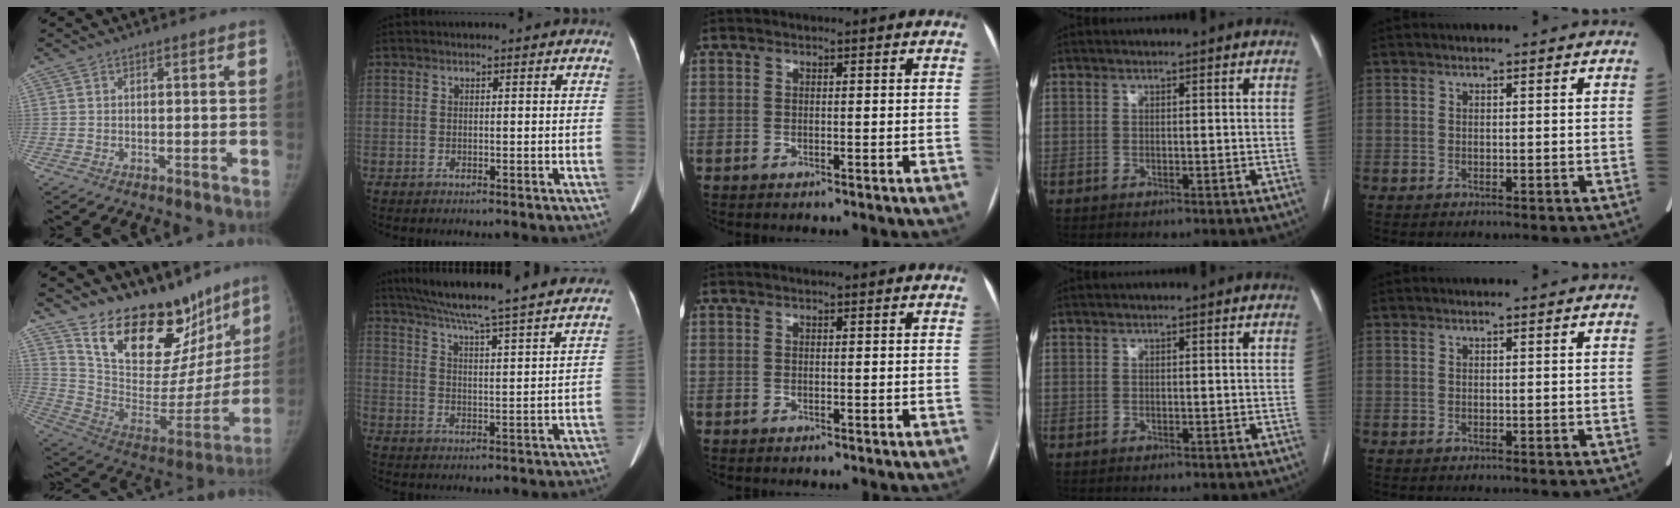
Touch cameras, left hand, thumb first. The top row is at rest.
{"thumb": {"total": 26.8, "force": [19.7, 13.4, 12.4], "torque": [-0.151, -0.109, 0.309]}, "index": {"total": 29.8, "force": [26.8, 0.6, 13.1], "torque": [-0.215, -0.039, 0.345]}}